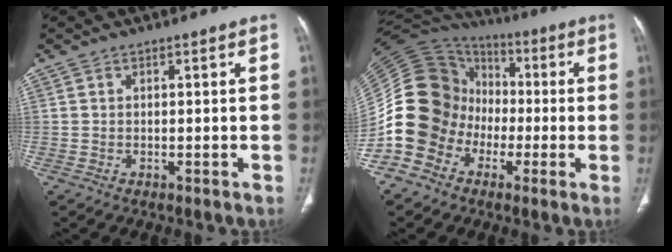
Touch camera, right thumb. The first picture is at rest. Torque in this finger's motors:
{"motor_torque": [1.72, 1.95, 1.56, -1.21, 0.16]}